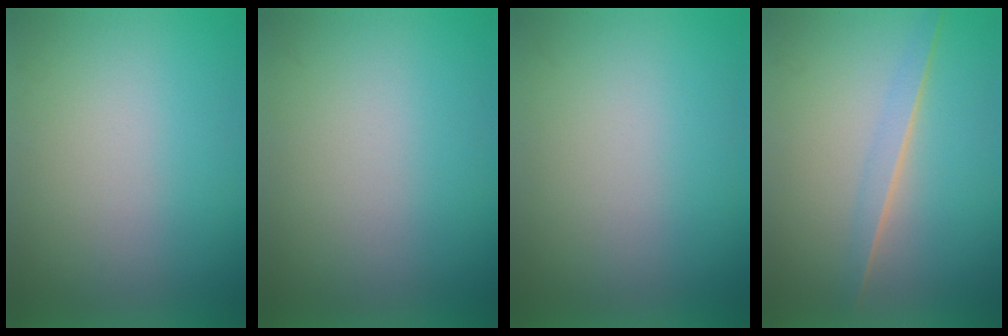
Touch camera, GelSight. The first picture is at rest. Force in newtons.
{"total": 0.0}
{"total": 0.0}
{"total": 1.4}